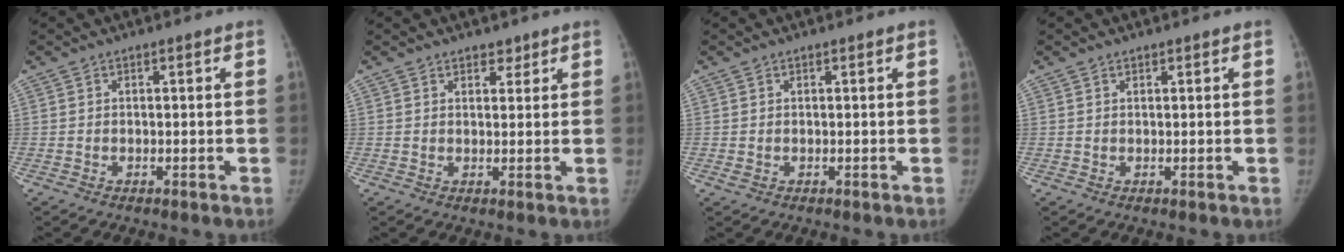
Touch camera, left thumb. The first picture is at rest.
{"total": 2.2, "force": [1.7, 1.3, 0.6], "torque": [0.009, -0.010, 0.022]}
{"total": 0.7, "force": [0.2, 0.5, 0.4], "torque": [-0.007, -0.002, 0.005]}
{"total": 0.5, "force": [0.5, 0.3, 0.1], "torque": [-0.004, -0.004, 0.008]}